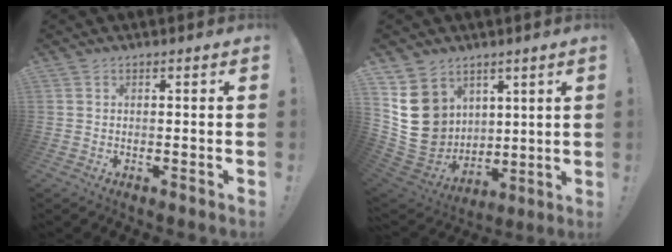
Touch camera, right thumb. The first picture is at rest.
{"total": 15.9, "force": [5.4, 13.7, 6.0], "torque": [-0.117, -0.038, 0.123]}